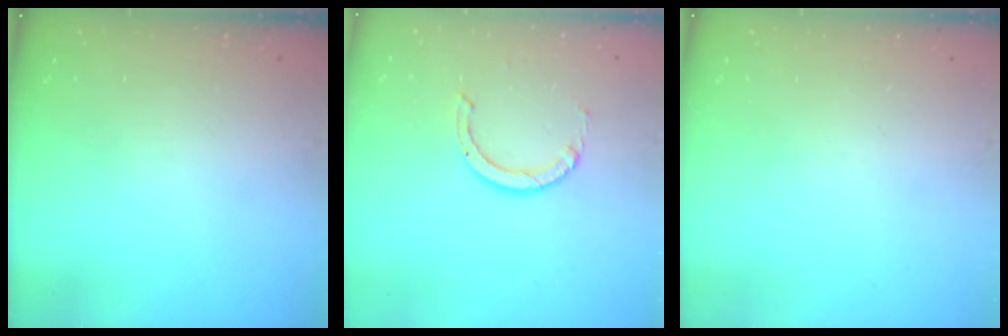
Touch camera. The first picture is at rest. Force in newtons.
{"total": 3.0, "press": 3.0, "slide": 0.3}
{"total": 0.0}